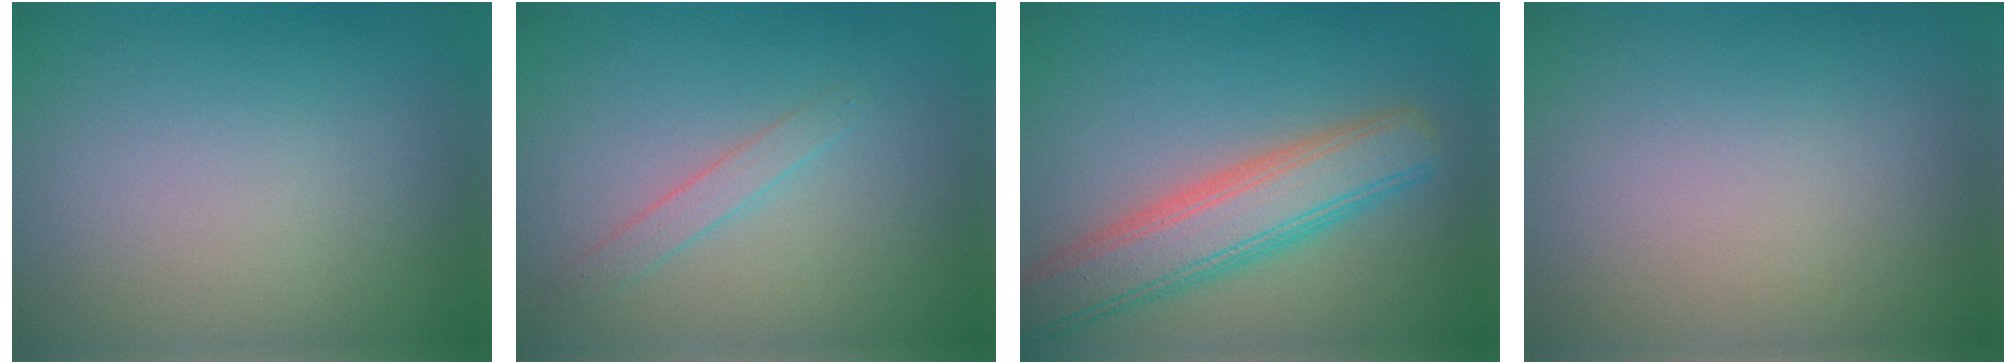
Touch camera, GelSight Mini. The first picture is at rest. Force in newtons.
{"total": 1.4, "press": 1.4, "slide": 0.1}
{"total": 6.4, "press": 6.4, "slide": 0.3}
{"total": 0.0}